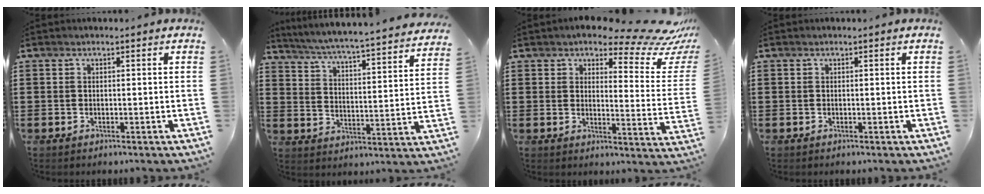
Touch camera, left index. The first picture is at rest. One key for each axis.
{"total": 4.6, "fx": 4.2, "fy": -1.0, "fz": 1.4, "tx": -0.049, "ty": -0.042, "tz": 0.062}
{"total": 8.8, "fx": 6.9, "fy": 1.8, "fz": 5.1, "tx": -0.084, "ty": -0.046, "tz": 0.117}
{"total": 0.0}